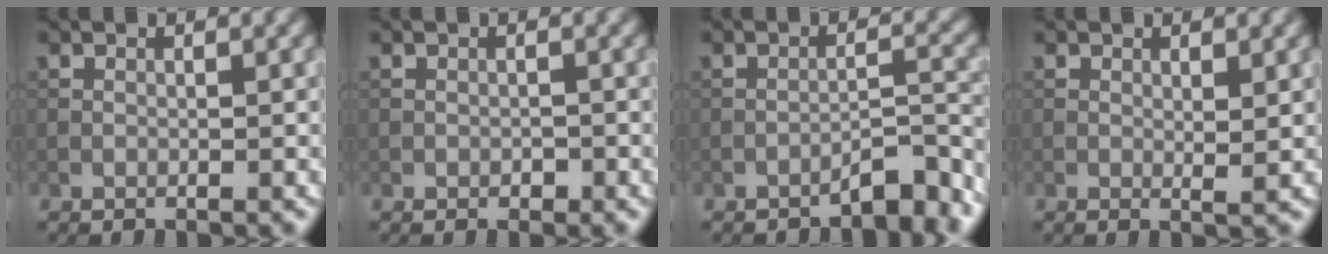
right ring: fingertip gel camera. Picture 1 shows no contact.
{"total": 0.6, "force": [-0.3, 0.4, 0.4], "torque": [-0.004, 0.000, -0.005]}
{"total": 3.0, "force": [-2.6, 0.4, 1.5], "torque": [-0.016, 0.017, -0.041]}
{"total": 0.9, "force": [0.4, 0.2, 0.8], "torque": [-0.013, -0.005, 0.006]}